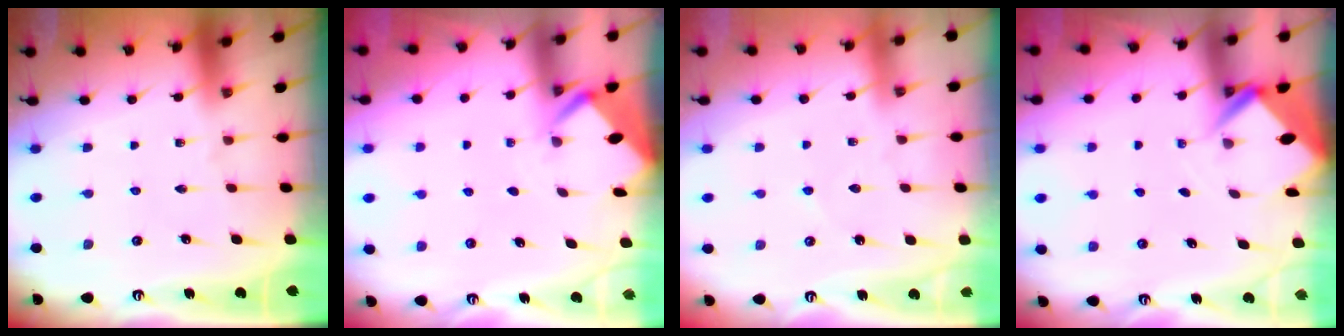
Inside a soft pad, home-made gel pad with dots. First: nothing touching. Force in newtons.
{"total": 2.5, "press": 2.5, "slide": 0.1}
{"total": 1.8, "press": 1.8, "slide": 0.2}
{"total": 2.7, "press": 2.7, "slide": 0.1}